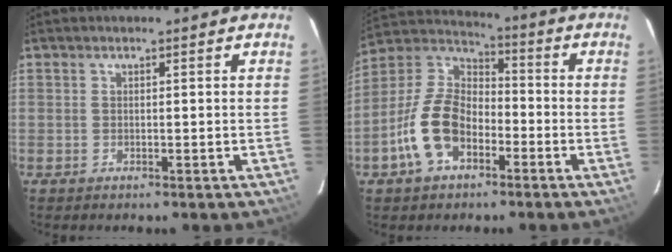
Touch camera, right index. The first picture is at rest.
{"total": 13.3, "force": [-5.7, 8.4, 8.5], "torque": [-0.177, 0.020, -0.105]}